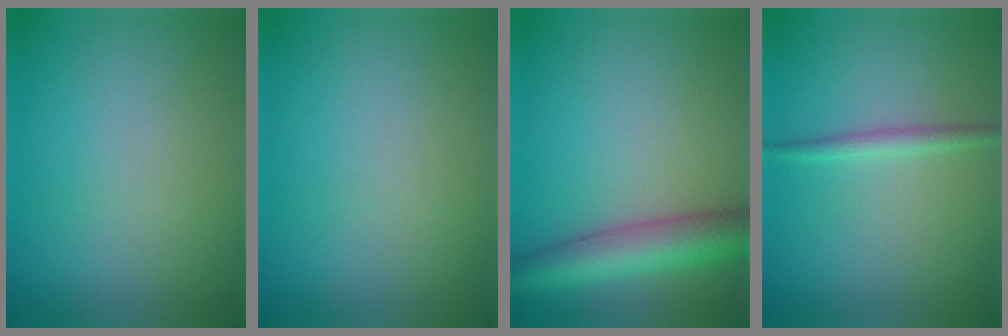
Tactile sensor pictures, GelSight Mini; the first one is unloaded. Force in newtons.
{"total": 0.0}
{"total": 6.3, "press": 6.3, "slide": 0.2}
{"total": 1.4, "press": 1.4, "slide": 0.1}